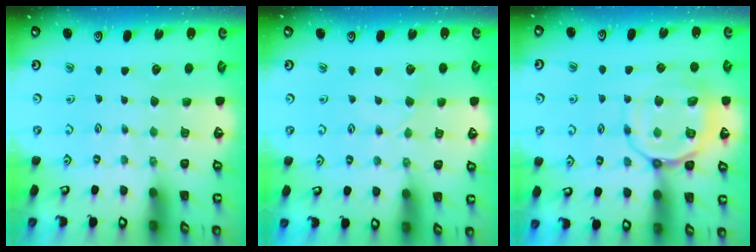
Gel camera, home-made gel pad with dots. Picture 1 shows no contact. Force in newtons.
{"total": 2.0, "press": 2.0, "slide": 0.2}
{"total": 12.6, "press": 12.5, "slide": 1.4}